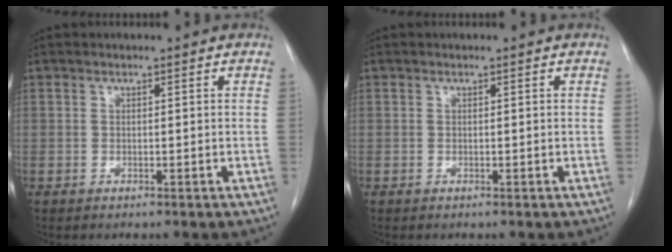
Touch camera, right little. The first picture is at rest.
{"total": 0.0}